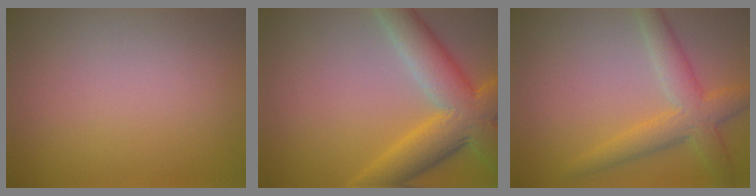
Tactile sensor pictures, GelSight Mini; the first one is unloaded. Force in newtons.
{"total": 8.6, "press": 8.5, "slide": 0.5}
{"total": 4.6, "press": 4.6, "slide": 0.0}